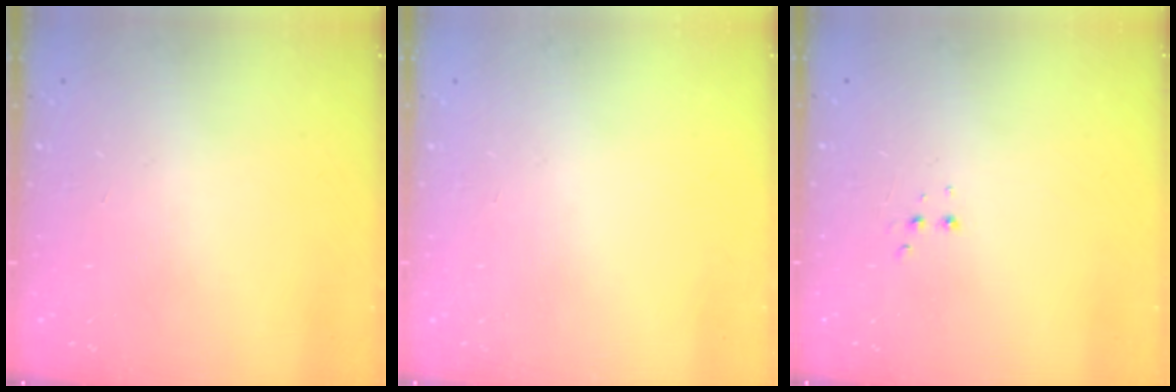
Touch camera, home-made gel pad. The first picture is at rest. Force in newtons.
{"total": 0.0}
{"total": 2.9, "press": 2.7, "slide": 1.0}